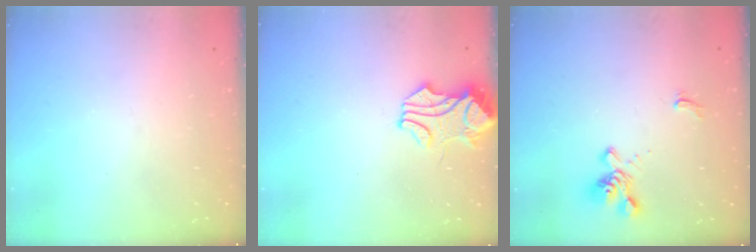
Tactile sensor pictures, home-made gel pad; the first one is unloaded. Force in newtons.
{"total": 1.9, "press": 1.8, "slide": 0.8}
{"total": 1.7, "press": 1.1, "slide": 1.3}